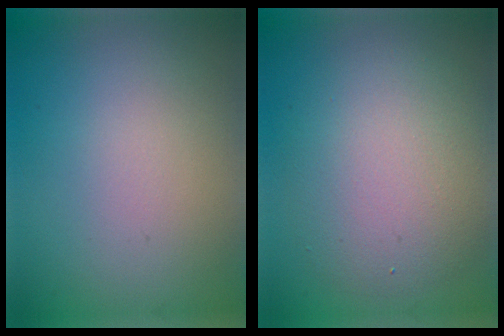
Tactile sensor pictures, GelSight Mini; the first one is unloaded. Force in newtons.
{"total": 6.0, "press": 6.0, "slide": 0.2}